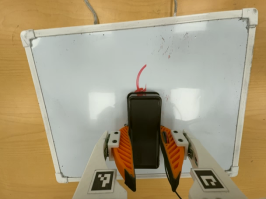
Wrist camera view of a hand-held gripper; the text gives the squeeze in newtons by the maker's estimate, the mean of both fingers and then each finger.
{"total": 9.0, "left": 6.8, "right": 11.1}